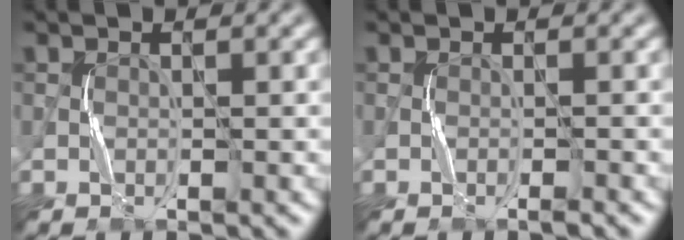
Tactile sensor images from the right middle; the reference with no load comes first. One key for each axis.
{"total": 0.5, "fx": -0.4, "fy": -0.1, "fz": 0.3, "tx": -0.003, "ty": 0.002, "tz": -0.009}